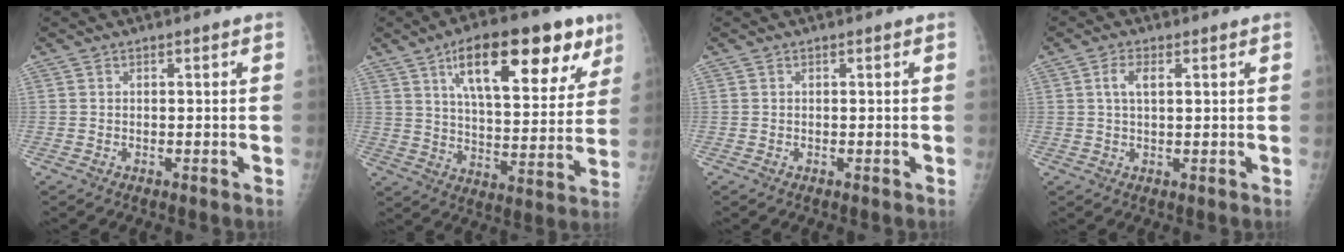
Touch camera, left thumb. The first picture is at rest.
{"total": 22.2, "force": [11.7, 9.0, 16.6], "torque": [-0.202, -0.030, 0.179]}
{"total": 0.0}
{"total": 3.5, "force": [1.1, 1.5, 3.0], "torque": [-0.059, 0.005, 0.021]}